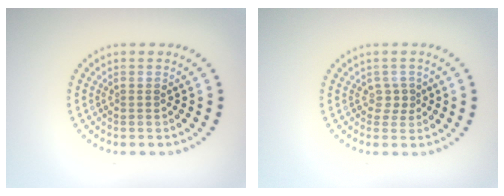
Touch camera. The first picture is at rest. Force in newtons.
{"total": 1.1, "press": 0.8, "slide": 0.7}